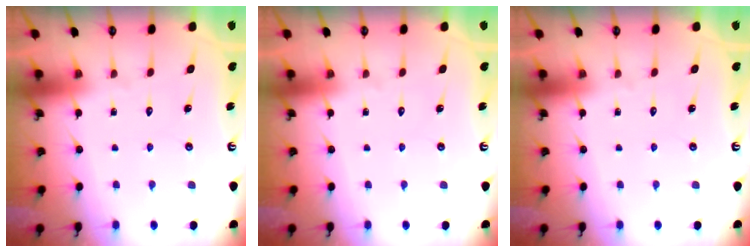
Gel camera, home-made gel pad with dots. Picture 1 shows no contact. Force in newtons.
{"total": 0.0}
{"total": 0.0}